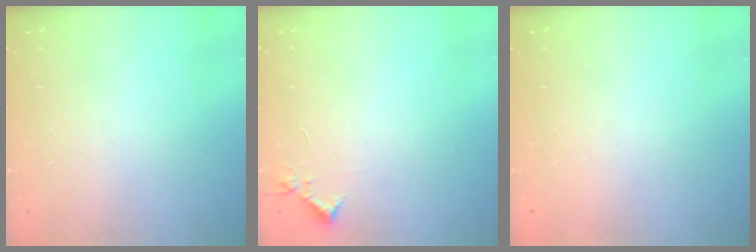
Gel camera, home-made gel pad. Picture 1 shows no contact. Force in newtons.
{"total": 4.4, "press": 4.4, "slide": 0.5}
{"total": 1.6, "press": 1.5, "slide": 0.1}